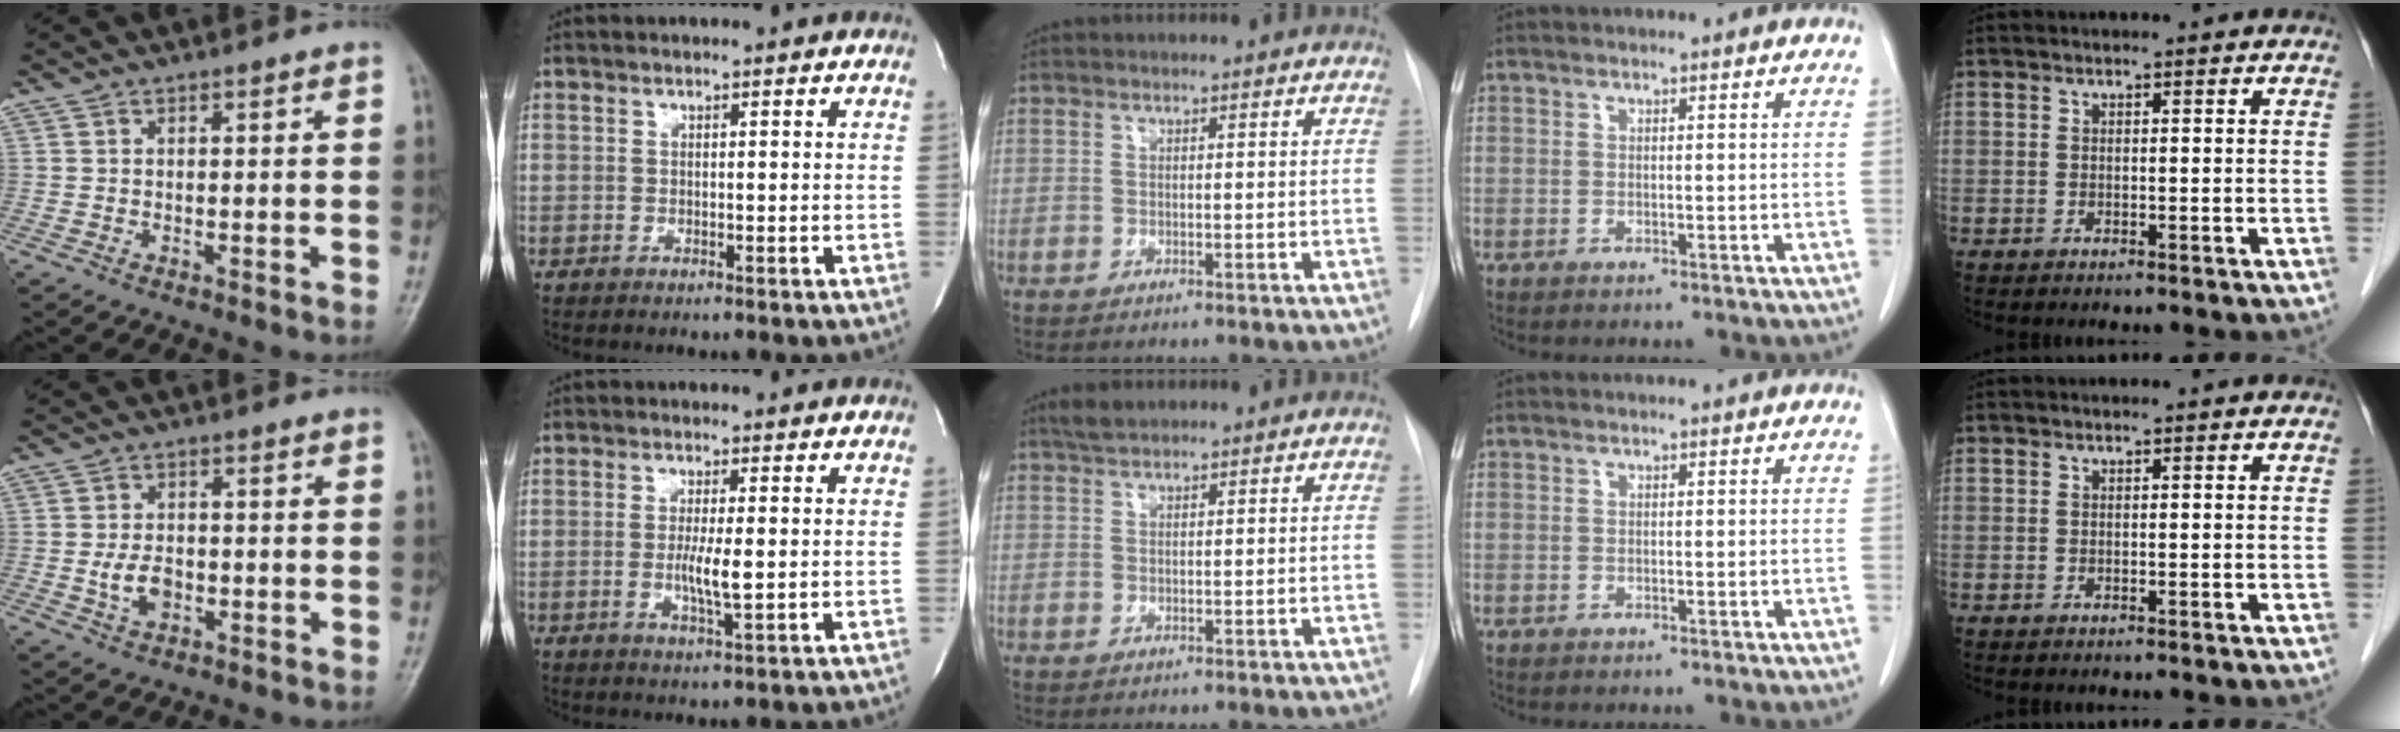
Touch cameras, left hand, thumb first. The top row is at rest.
{"thumb": {"total": 4.8, "force": [-1.0, 3.2, 3.4], "torque": [-0.057, 0.004, -0.016]}, "index": {"total": 4.2, "force": [-0.4, 0.4, 4.1], "torque": [-0.084, -0.007, -0.006]}, "middle": {"total": 2.1, "force": [1.9, 0.5, 0.9], "torque": [-0.020, 0.011, 0.035]}}